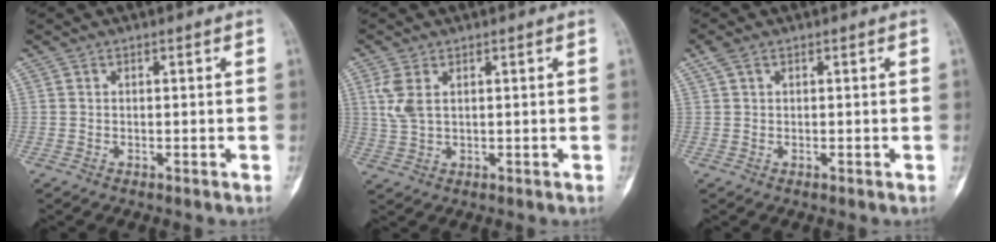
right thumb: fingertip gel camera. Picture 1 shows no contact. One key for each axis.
{"total": 4.5, "fx": 1.6, "fy": 2.3, "fz": 3.6, "tx": -0.089, "ty": 0.002, "tz": 0.040}
{"total": 1.8, "fx": 0.9, "fy": 0.9, "fz": 1.2, "tx": -0.031, "ty": 0.010, "tz": 0.020}